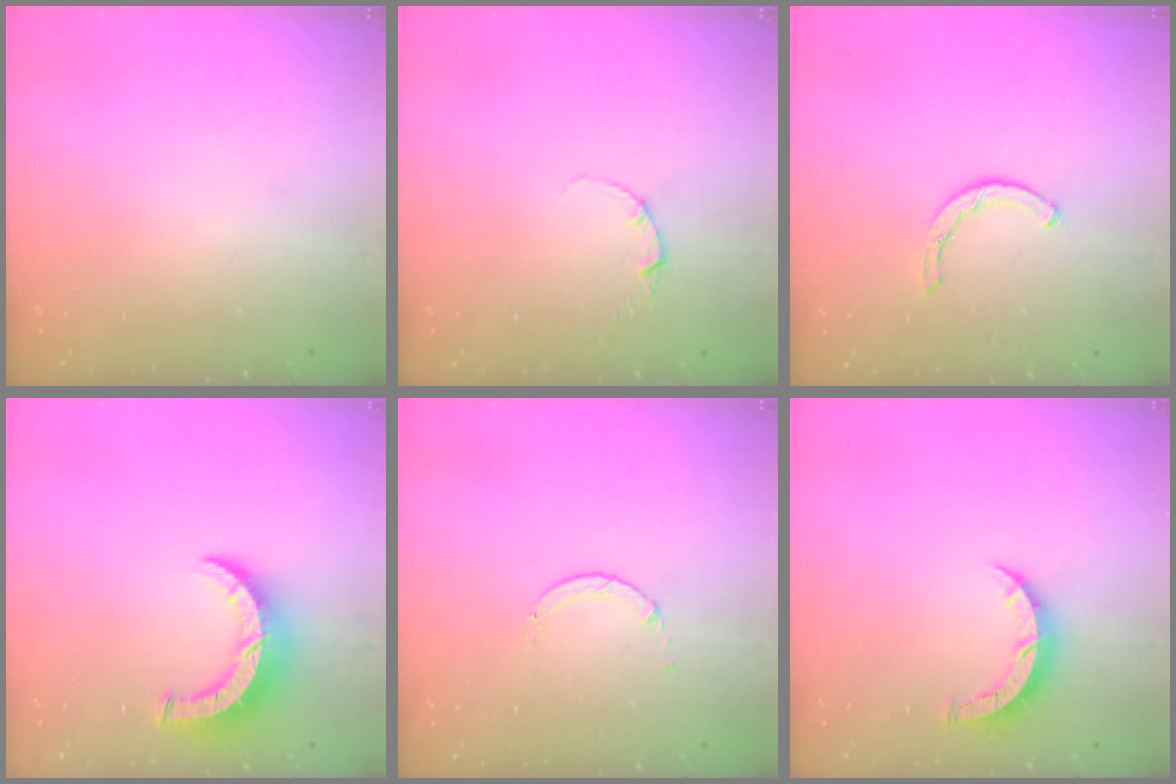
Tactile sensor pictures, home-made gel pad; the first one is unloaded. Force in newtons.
{"total": 1.3, "press": 1.3, "slide": 0.2}
{"total": 2.0, "press": 2.0, "slide": 0.2}
{"total": 8.4, "press": 8.4, "slide": 0.7}
{"total": 0.7, "press": 0.7, "slide": 0.1}
{"total": 5.5, "press": 5.5, "slide": 0.5}